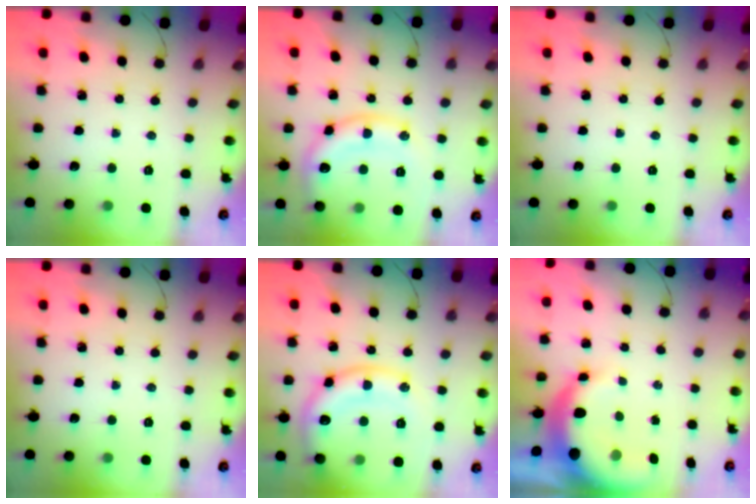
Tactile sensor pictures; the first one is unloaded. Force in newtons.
{"total": 14.3, "press": 14.3, "slide": 1.3}
{"total": 0.0}
{"total": 0.0}
{"total": 17.0, "press": 16.9, "slide": 1.5}
{"total": 9.5, "press": 9.4, "slide": 1.8}